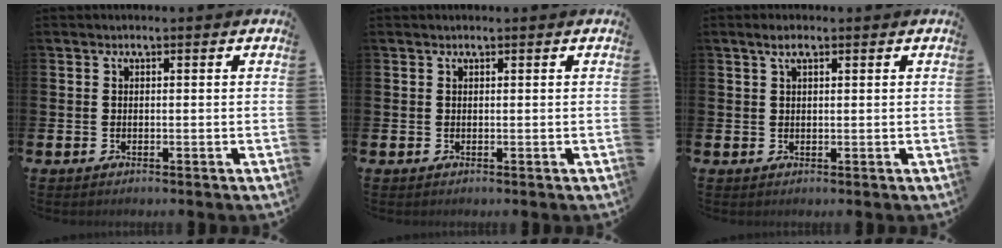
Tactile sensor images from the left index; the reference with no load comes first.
{"total": 0.0}
{"total": 2.0, "force": [1.2, 0.7, 1.4], "torque": [-0.015, 0.000, 0.017]}